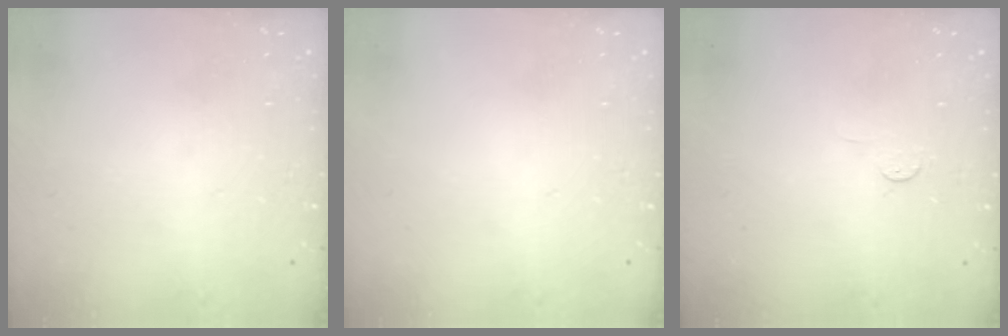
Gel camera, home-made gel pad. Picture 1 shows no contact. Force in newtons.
{"total": 0.0}
{"total": 2.8, "press": 2.8, "slide": 0.4}